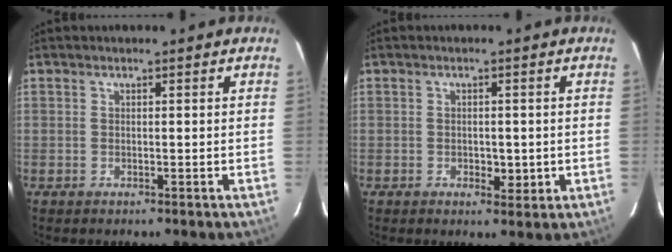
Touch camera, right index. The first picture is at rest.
{"total": 2.5, "force": [-0.5, 1.5, 2.0], "torque": [-0.026, 0.000, -0.003]}